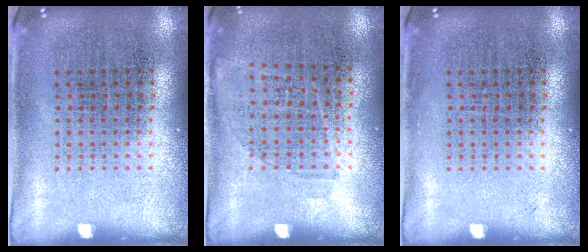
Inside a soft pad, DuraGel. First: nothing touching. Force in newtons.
{"total": 0.9, "press": 0.8, "slide": 0.5}
{"total": 0.0}